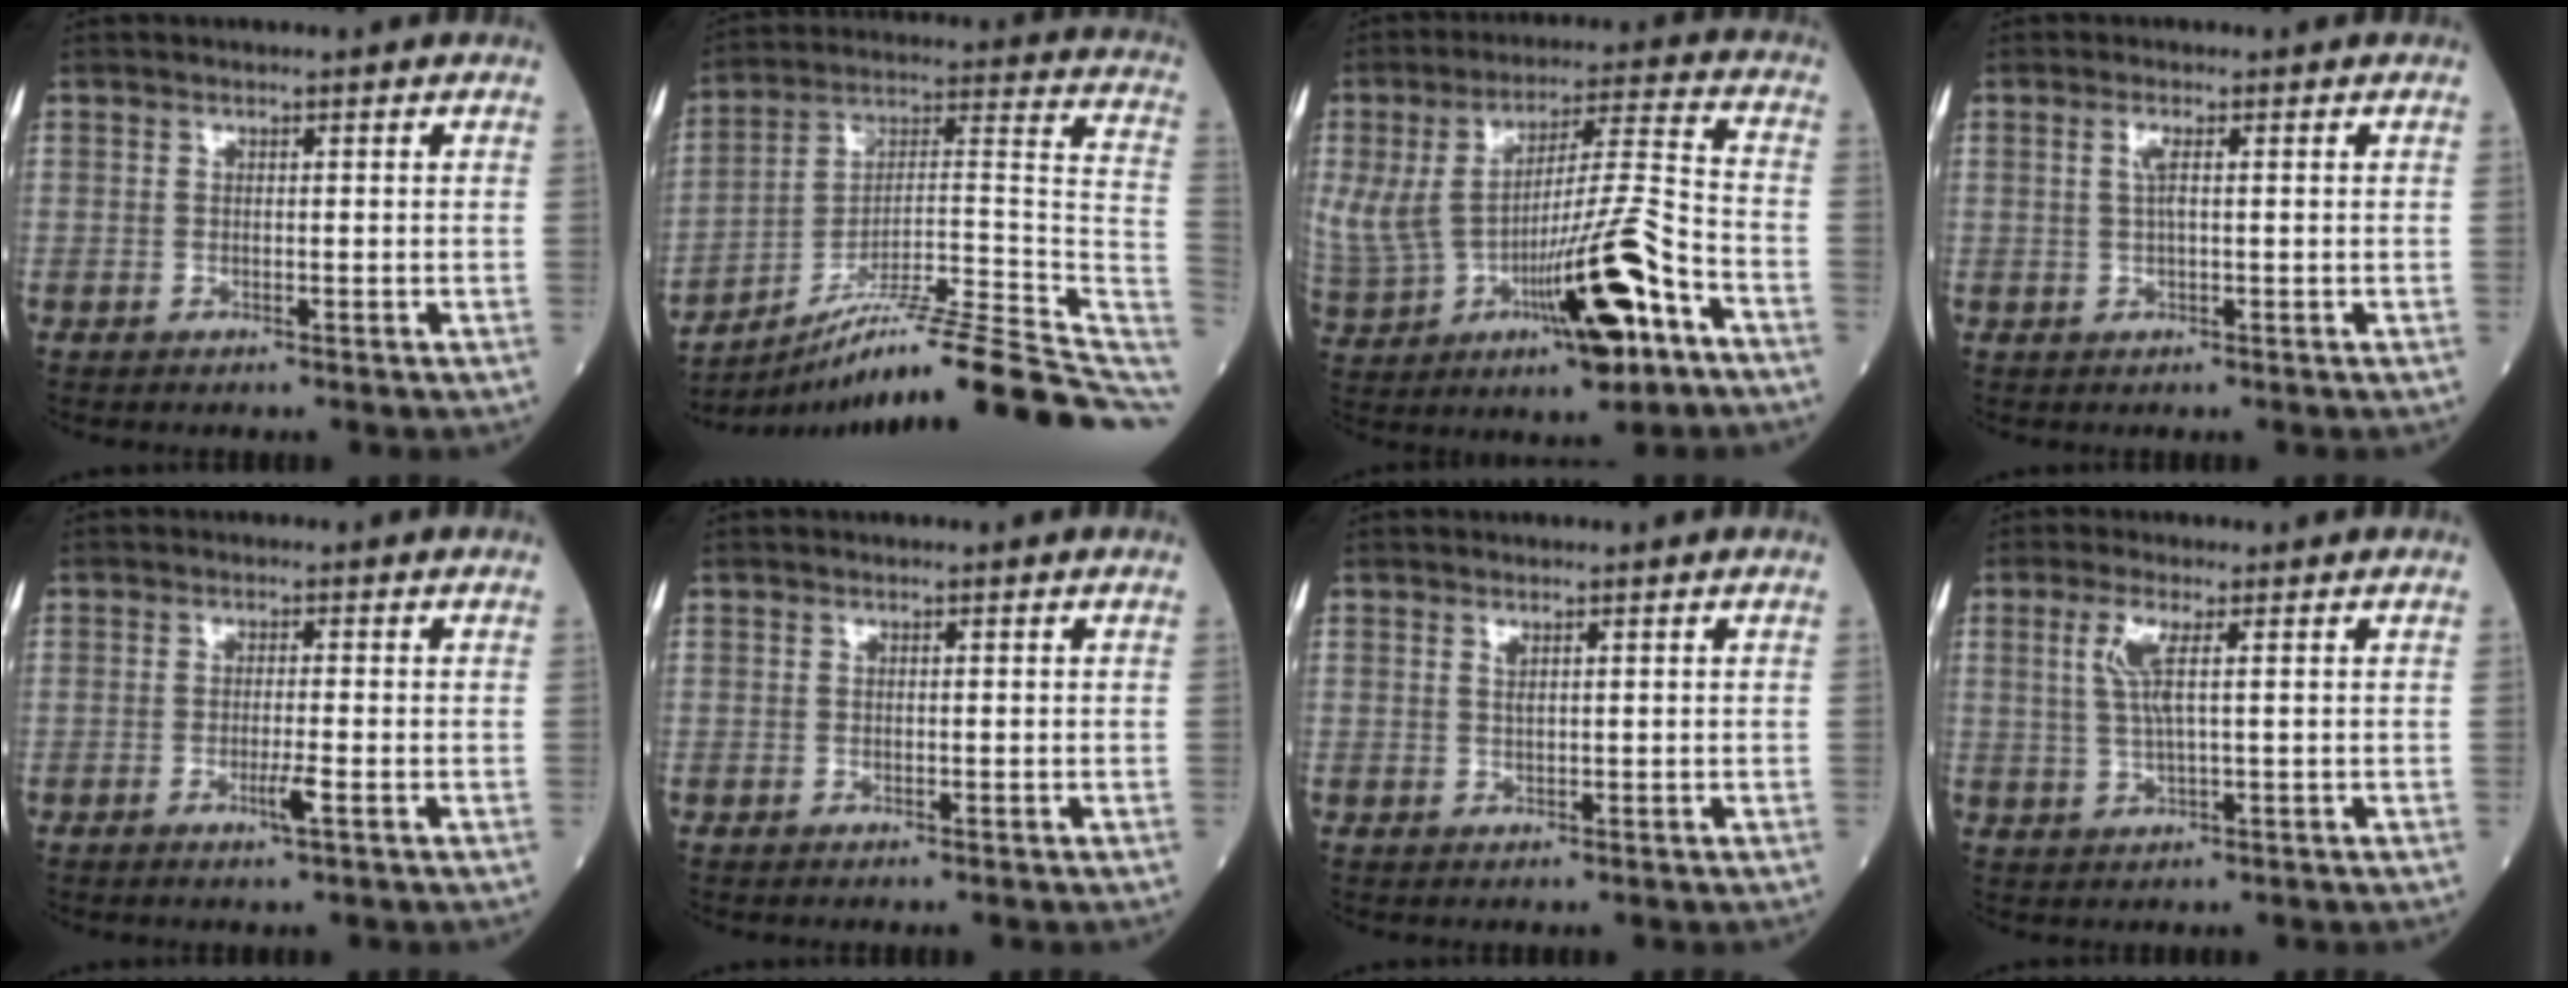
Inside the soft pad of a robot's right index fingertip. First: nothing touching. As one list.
[{"total": 23.5, "force": [-17.8, 0.3, 15.3], "torque": [-0.154, 0.041, -0.280]}, {"total": 22.7, "force": [-5.7, 5.5, 21.2], "torque": [-0.432, 0.003, -0.073]}, {"total": 1.8, "force": [0.5, 0.2, 1.8], "torque": [-0.040, 0.004, 0.007]}, {"total": 2.4, "force": [-1.0, -0.3, 2.1], "torque": [-0.041, -0.005, -0.019]}, {"total": 0.0}, {"total": 0.9, "force": [0.6, 0.1, 0.7], "torque": [-0.016, -0.004, 0.012]}, {"total": 4.3, "force": [1.3, 0.4, 4.1], "torque": [-0.092, 0.000, 0.028]}]